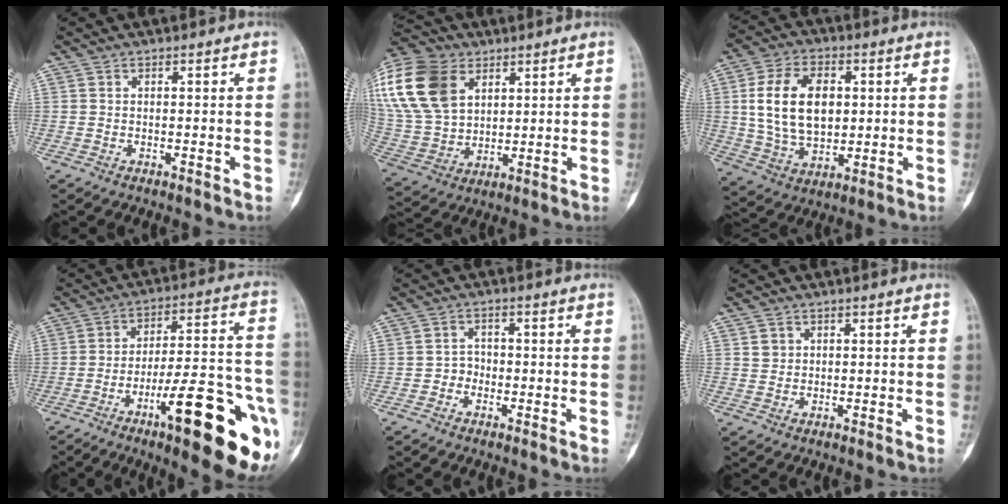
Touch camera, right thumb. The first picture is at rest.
{"total": 22.7, "force": [8.8, 15.5, 14.0], "torque": [-0.309, 0.006, 0.170]}
{"total": 15.4, "force": [2.3, 10.0, 11.5], "torque": [-0.182, -0.004, 0.046]}
{"total": 23.7, "force": [-10.8, 5.4, 20.4], "torque": [-0.232, 0.055, -0.151]}
{"total": 2.4, "force": [-1.0, 2.0, 0.7], "torque": [0.006, 0.011, -0.028]}
{"total": 1.6, "force": [0.6, 1.4, 0.4], "torque": [0.003, -0.001, 0.009]}